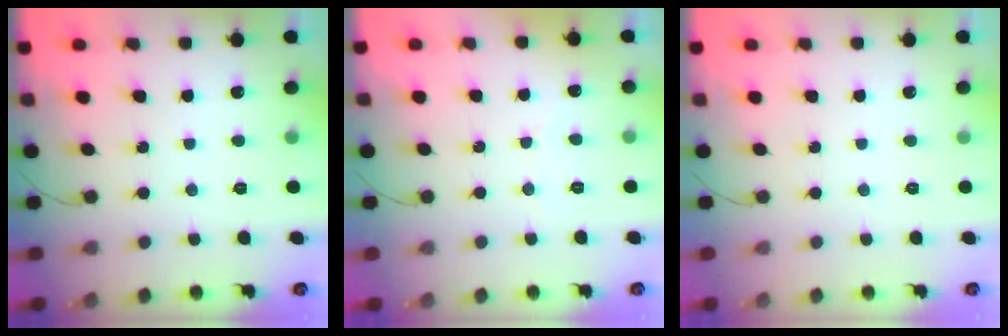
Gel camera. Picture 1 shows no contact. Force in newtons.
{"total": 1.9, "press": 1.9, "slide": 0.2}
{"total": 0.0}